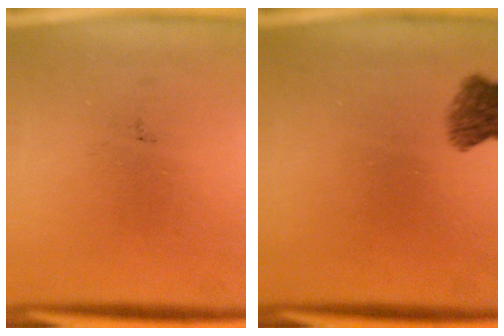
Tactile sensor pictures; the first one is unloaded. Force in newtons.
{"total": 4.9}